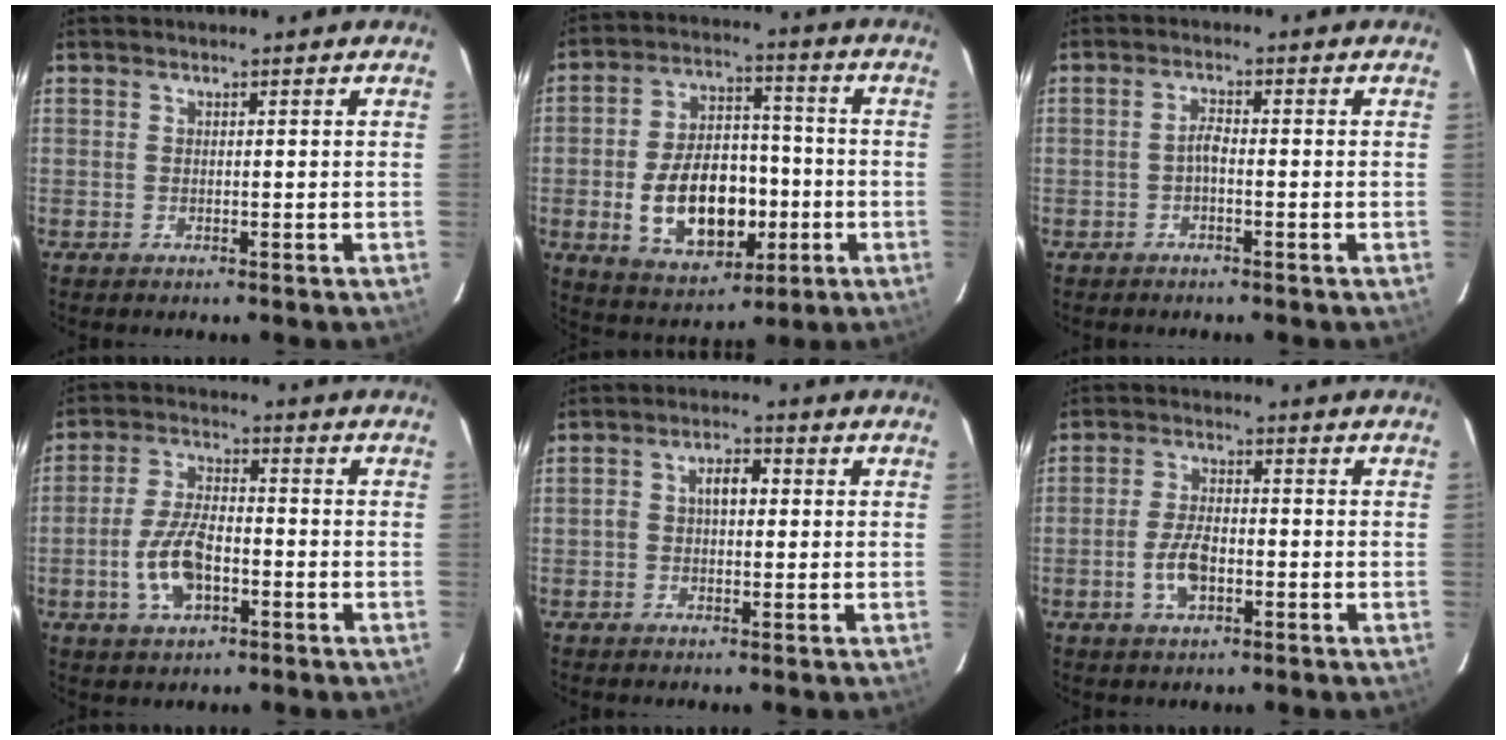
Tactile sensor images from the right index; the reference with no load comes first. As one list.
[{"total": 16.1, "force": [-3.9, 9.8, 12.2], "torque": [-0.239, 0.016, -0.044]}, {"total": 1.9, "force": [-0.9, 0.6, 1.5], "torque": [-0.030, 0.006, -0.018]}, {"total": 9.2, "force": [-3.1, 4.6, 7.4], "torque": [-0.155, 0.004, -0.052]}, {"total": 4.1, "force": [0.2, 2.7, 3.2], "torque": [-0.055, 0.015, 0.002]}, {"total": 6.1, "force": [-2.1, 3.1, 4.8], "torque": [-0.101, 0.002, -0.035]}]